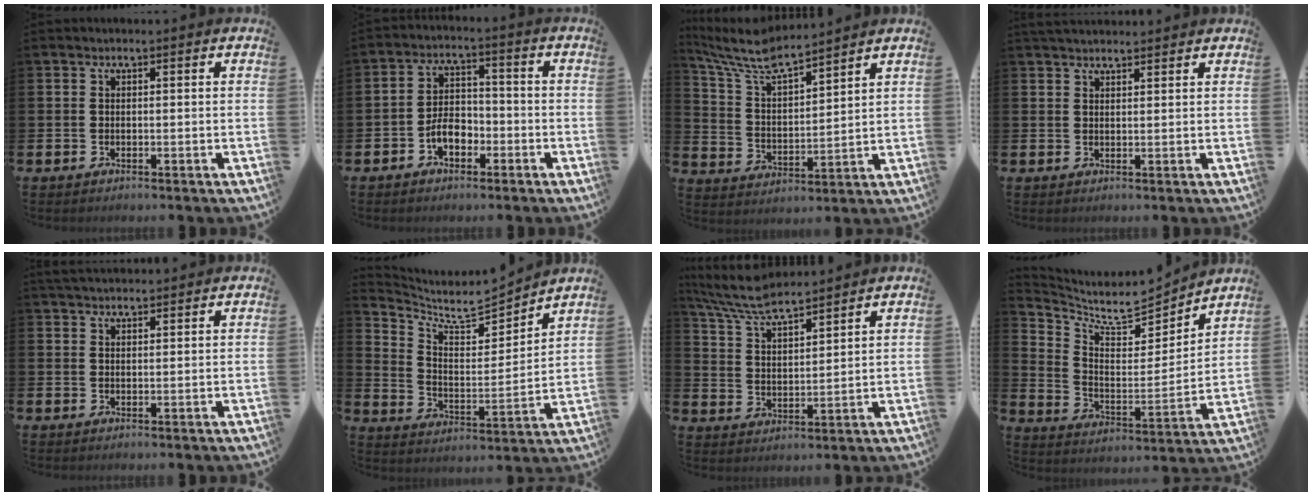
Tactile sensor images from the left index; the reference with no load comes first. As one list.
[{"total": 4.4, "force": [-2.1, 2.8, 2.7], "torque": [-0.045, 0.007, -0.042]}, {"total": 8.2, "force": [7.6, 1.2, 2.7], "torque": [-0.083, -0.050, 0.134]}, {"total": 2.5, "force": [2.4, 0.5, 0.3], "torque": [0.000, -0.010, 0.042]}, {"total": 2.8, "force": [2.8, 0.5, 0.4], "torque": [-0.004, -0.013, 0.049]}, {"total": 7.2, "force": [6.7, 1.5, 2.0], "torque": [-0.070, -0.062, 0.112]}, {"total": 7.3, "force": [6.9, 0.9, 2.4], "torque": [-0.071, -0.038, 0.123]}, {"total": 8.1, "force": [7.5, 2.0, 2.3], "torque": [-0.073, -0.071, 0.125]}]